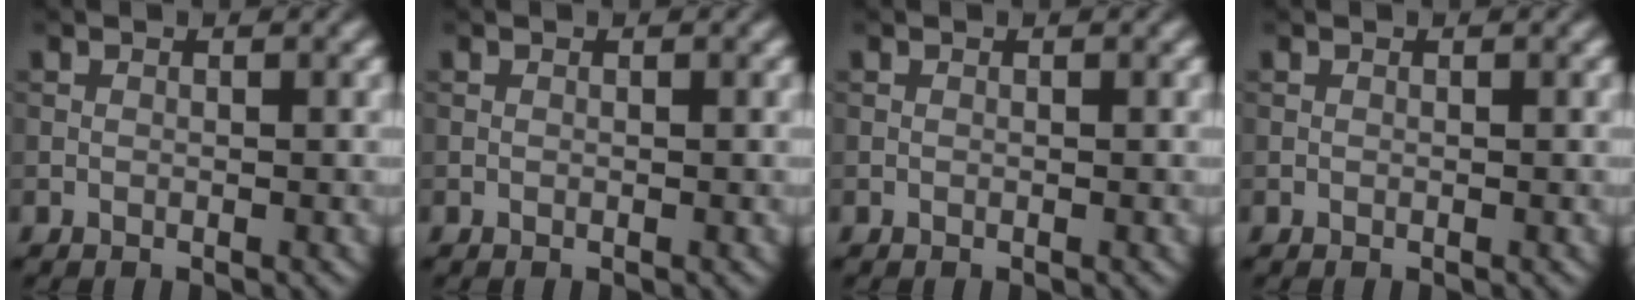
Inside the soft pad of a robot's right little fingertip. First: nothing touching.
{"total": 0.0}
{"total": 0.0}
{"total": 0.0}